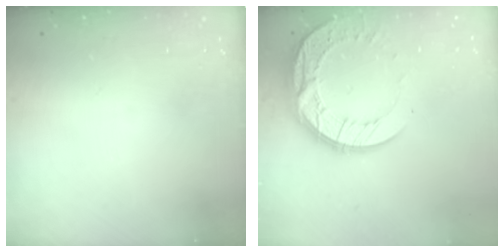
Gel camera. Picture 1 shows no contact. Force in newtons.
{"total": 15.4, "press": 15.4, "slide": 1.2}